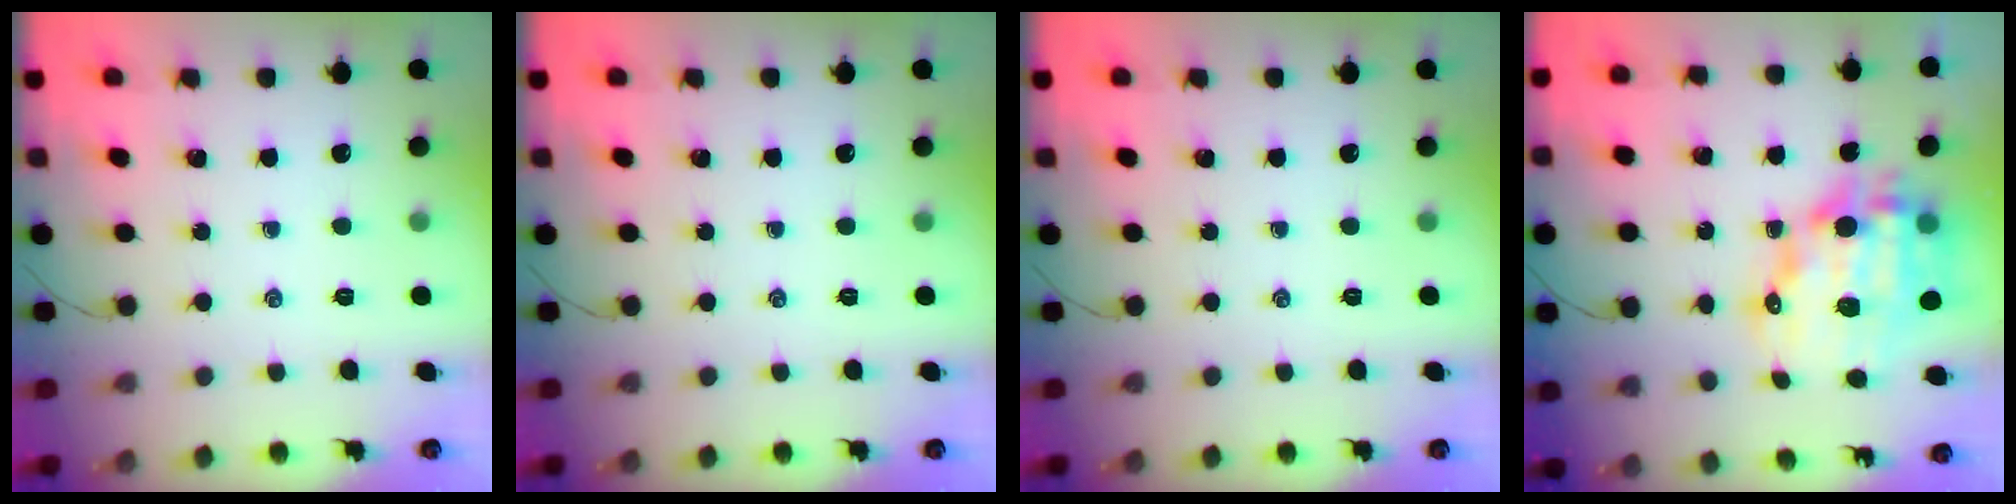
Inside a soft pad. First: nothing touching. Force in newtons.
{"total": 0.0}
{"total": 0.0}
{"total": 17.9, "press": 17.4, "slide": 4.1}